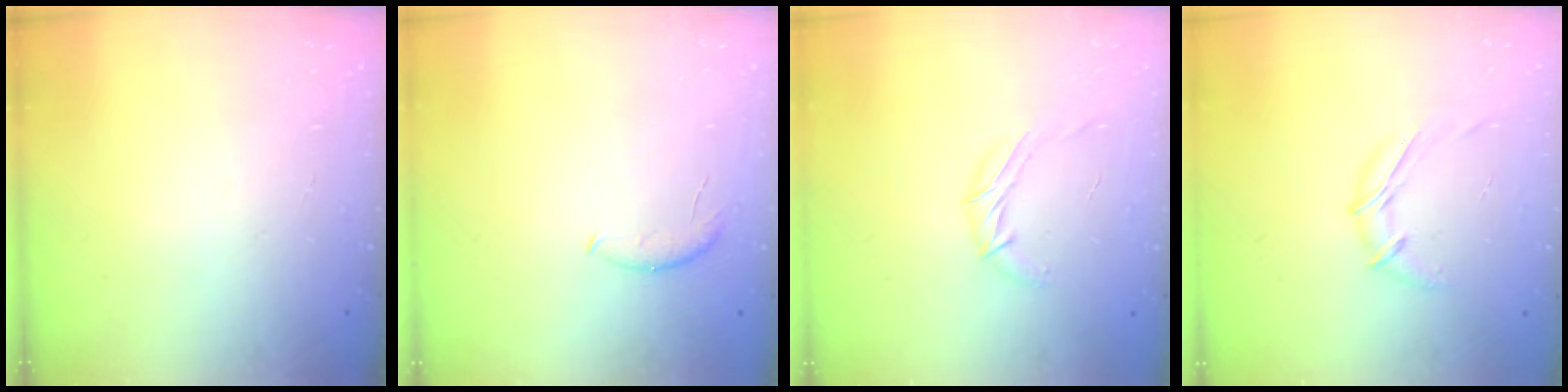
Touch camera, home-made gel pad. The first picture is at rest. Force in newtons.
{"total": 5.4, "press": 5.4, "slide": 0.2}
{"total": 6.4, "press": 6.4, "slide": 0.3}
{"total": 7.6, "press": 7.5, "slide": 0.8}